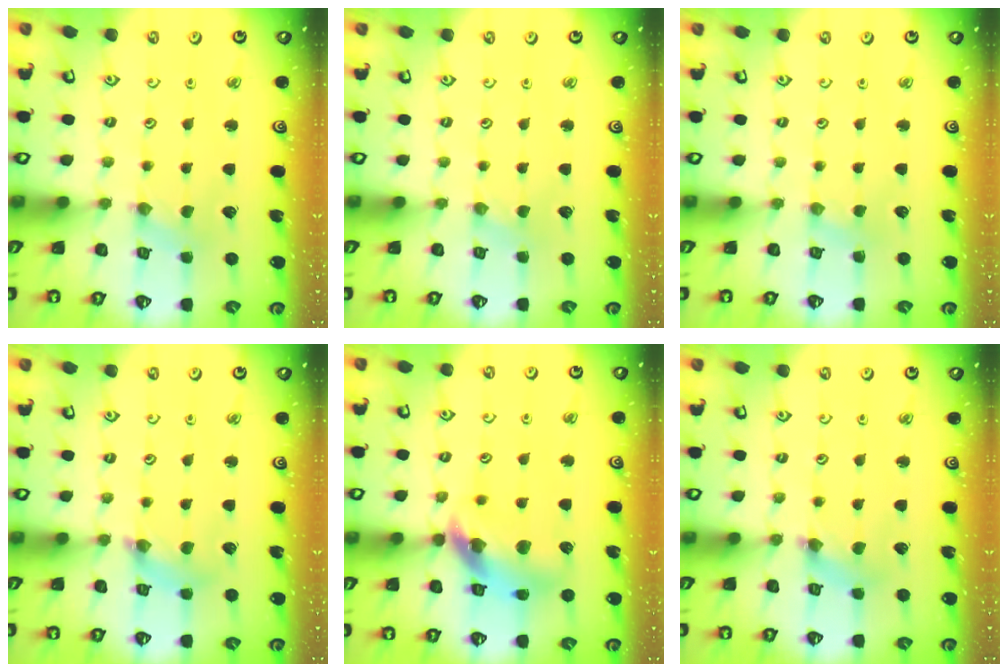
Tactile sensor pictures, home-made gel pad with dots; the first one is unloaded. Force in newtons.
{"total": 0.0}
{"total": 1.5, "press": 1.5, "slide": 0.3}
{"total": 4.2, "press": 4.2, "slide": 0.4}
{"total": 13.4, "press": 13.3, "slide": 1.7}
{"total": 2.5, "press": 2.5, "slide": 0.4}